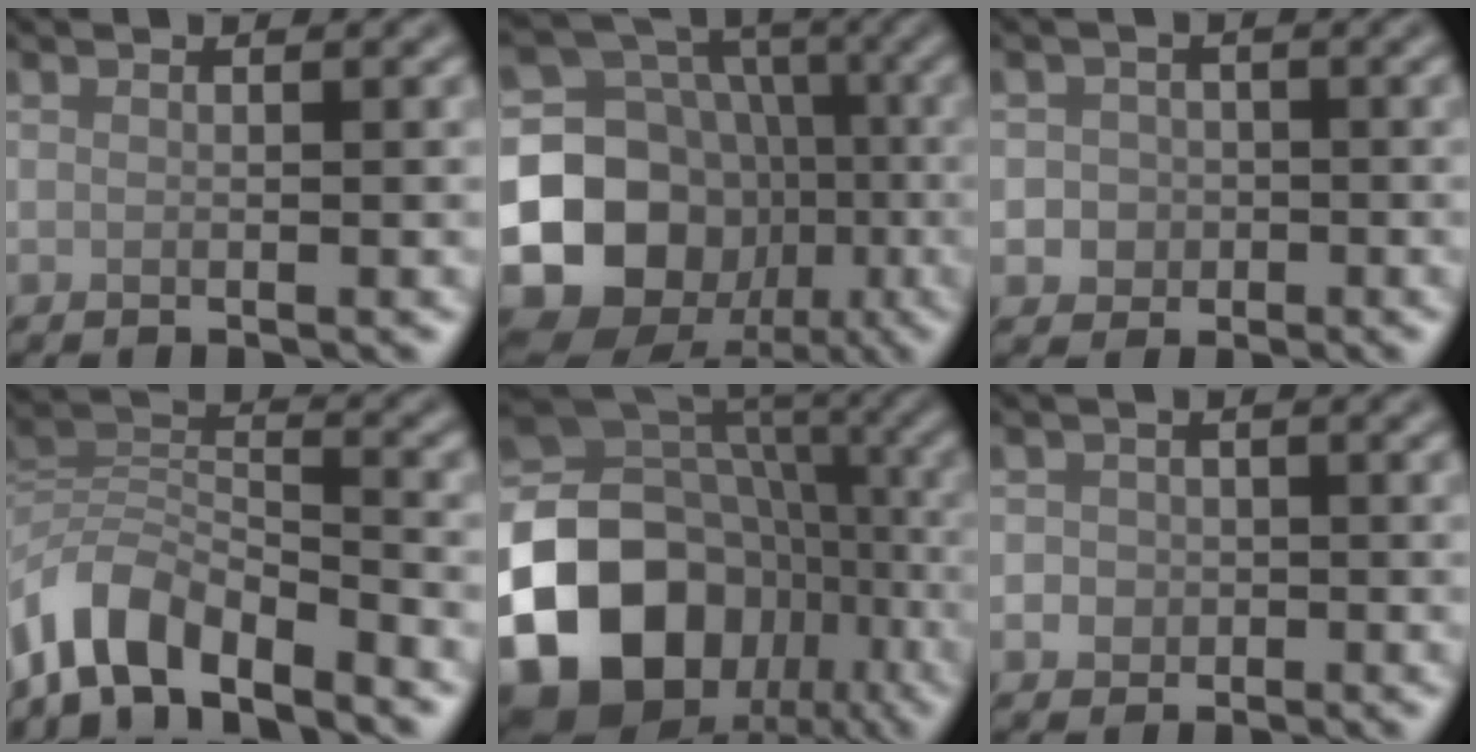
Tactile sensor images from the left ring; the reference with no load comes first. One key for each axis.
{"total": 21.0, "fx": -7.1, "fy": 18.1, "fz": 7.9, "tx": -0.166, "ty": -0.020, "tz": -0.143}
{"total": 2.2, "fx": -0.4, "fy": 2.1, "fz": 0.5, "tx": 0.013, "ty": 0.000, "tz": -0.017}
{"total": 6.4, "fx": -5.2, "fy": 2.3, "fz": 3.0, "tx": -0.046, "ty": -0.001, "tz": -0.108}
{"total": 20.2, "fx": -7.2, "fy": 16.2, "fz": 9.8, "tx": -0.191, "ty": -0.020, "tz": -0.121}
{"total": 2.2, "fx": -0.4, "fy": 2.1, "fz": 0.5, "tx": 0.010, "ty": 0.005, "tz": -0.017}